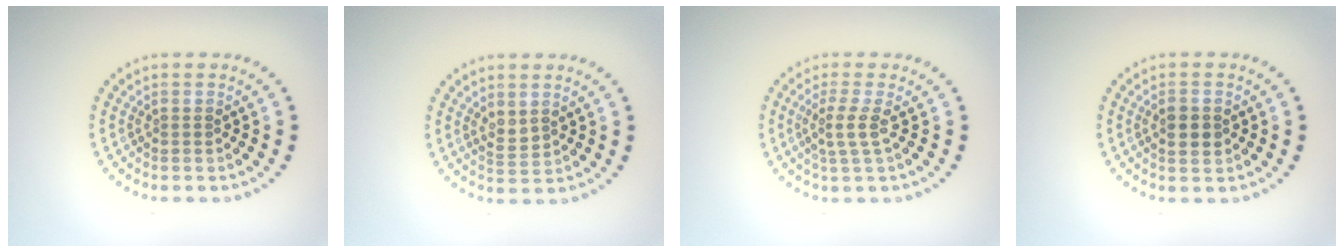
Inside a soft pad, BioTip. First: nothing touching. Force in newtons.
{"total": 1.4, "press": 1.2, "slide": 0.6}
{"total": 2.0, "press": 1.6, "slide": 1.3}
{"total": 2.2, "press": 2.2, "slide": 0.1}